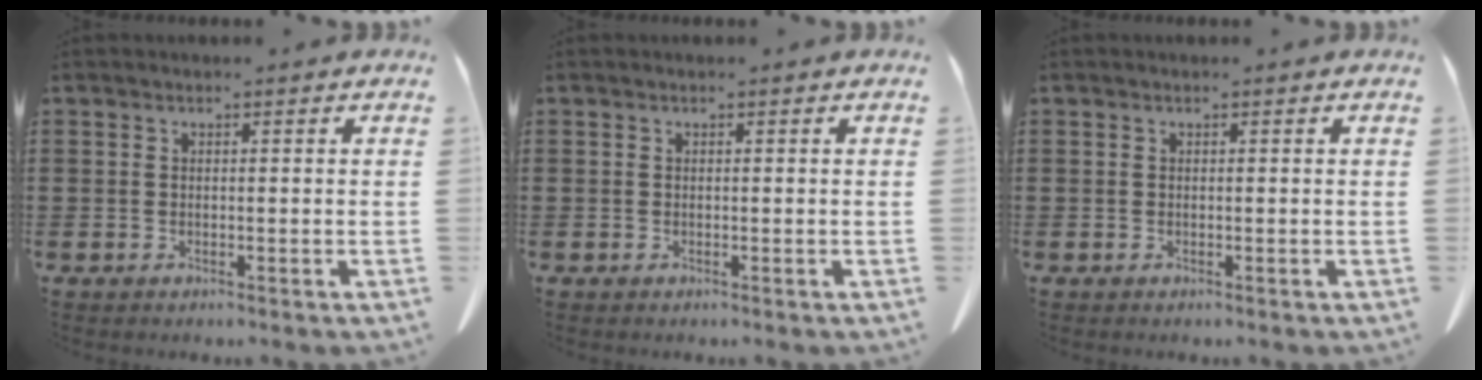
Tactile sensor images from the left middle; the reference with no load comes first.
{"total": 0.0}
{"total": 0.0}